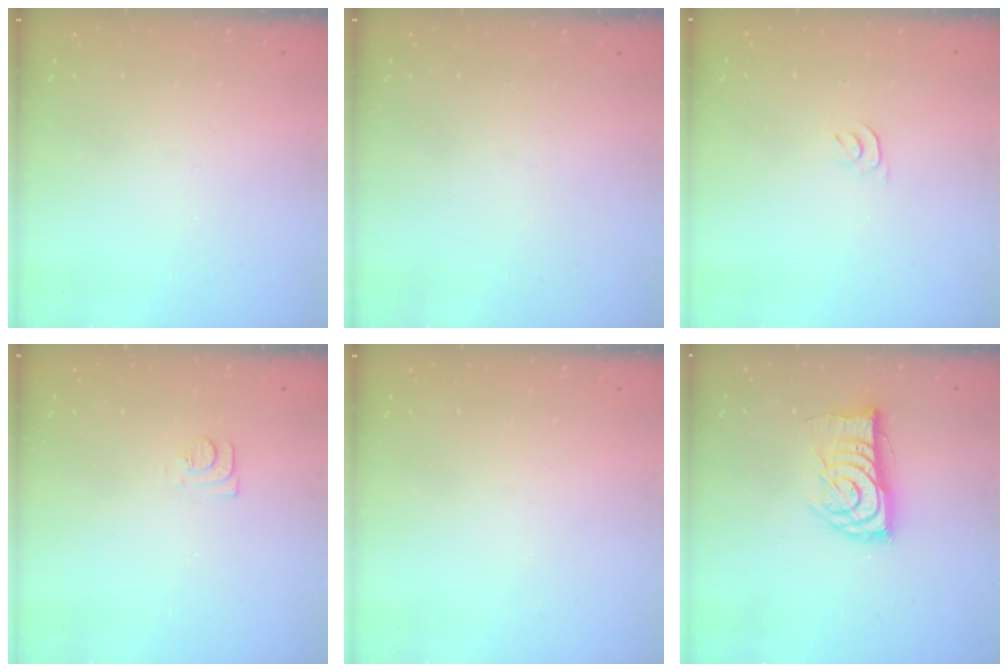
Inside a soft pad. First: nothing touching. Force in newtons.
{"total": 1.8, "press": 1.7, "slide": 0.1}
{"total": 3.3, "press": 3.2, "slide": 0.5}
{"total": 6.2, "press": 6.1, "slide": 0.6}
{"total": 0.0}
{"total": 11.9, "press": 11.9, "slide": 0.8}